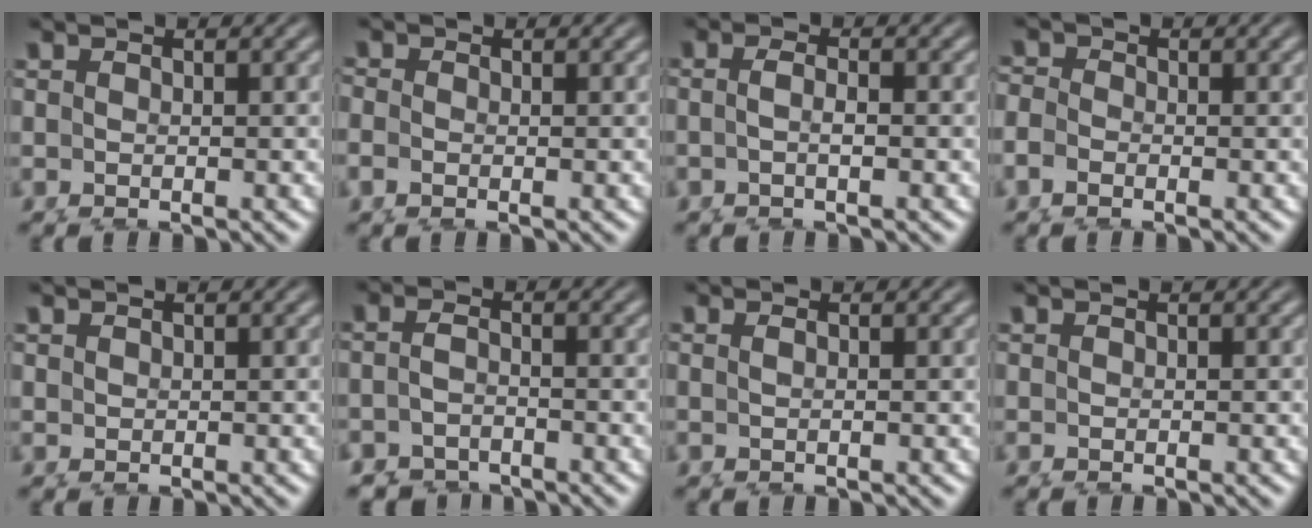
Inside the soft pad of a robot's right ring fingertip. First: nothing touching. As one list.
[{"total": 1.5, "force": [0.0, 1.4, 0.6], "torque": [-0.019, -0.004, -0.002]}, {"total": 2.7, "force": [-0.4, 0.9, 2.5], "torque": [-0.046, -0.009, -0.002]}, {"total": 2.2, "force": [-0.4, 2.0, 0.8], "torque": [-0.022, -0.009, -0.008]}, {"total": 0.7, "force": [0.3, 0.6, 0.0], "torque": [-0.002, -0.004, 0.007]}, {"total": 2.7, "force": [-2.1, 1.6, 0.3], "torque": [-0.008, -0.011, -0.033]}, {"total": 0.8, "force": [0.1, 0.0, 0.8], "torque": [-0.020, 0.000, 0.003]}, {"total": 0.0}]